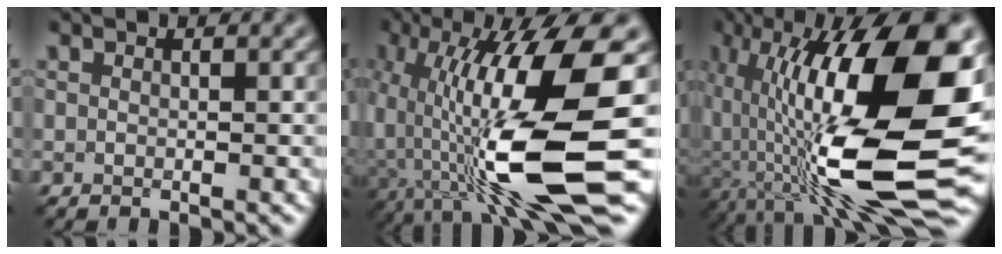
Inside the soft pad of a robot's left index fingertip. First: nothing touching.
{"total": 13.4, "force": [-2.7, 2.5, 12.8], "torque": [-0.238, 0.007, -0.044]}
{"total": 16.9, "force": [-1.0, 6.1, 15.7], "torque": [-0.259, 0.017, -0.027]}